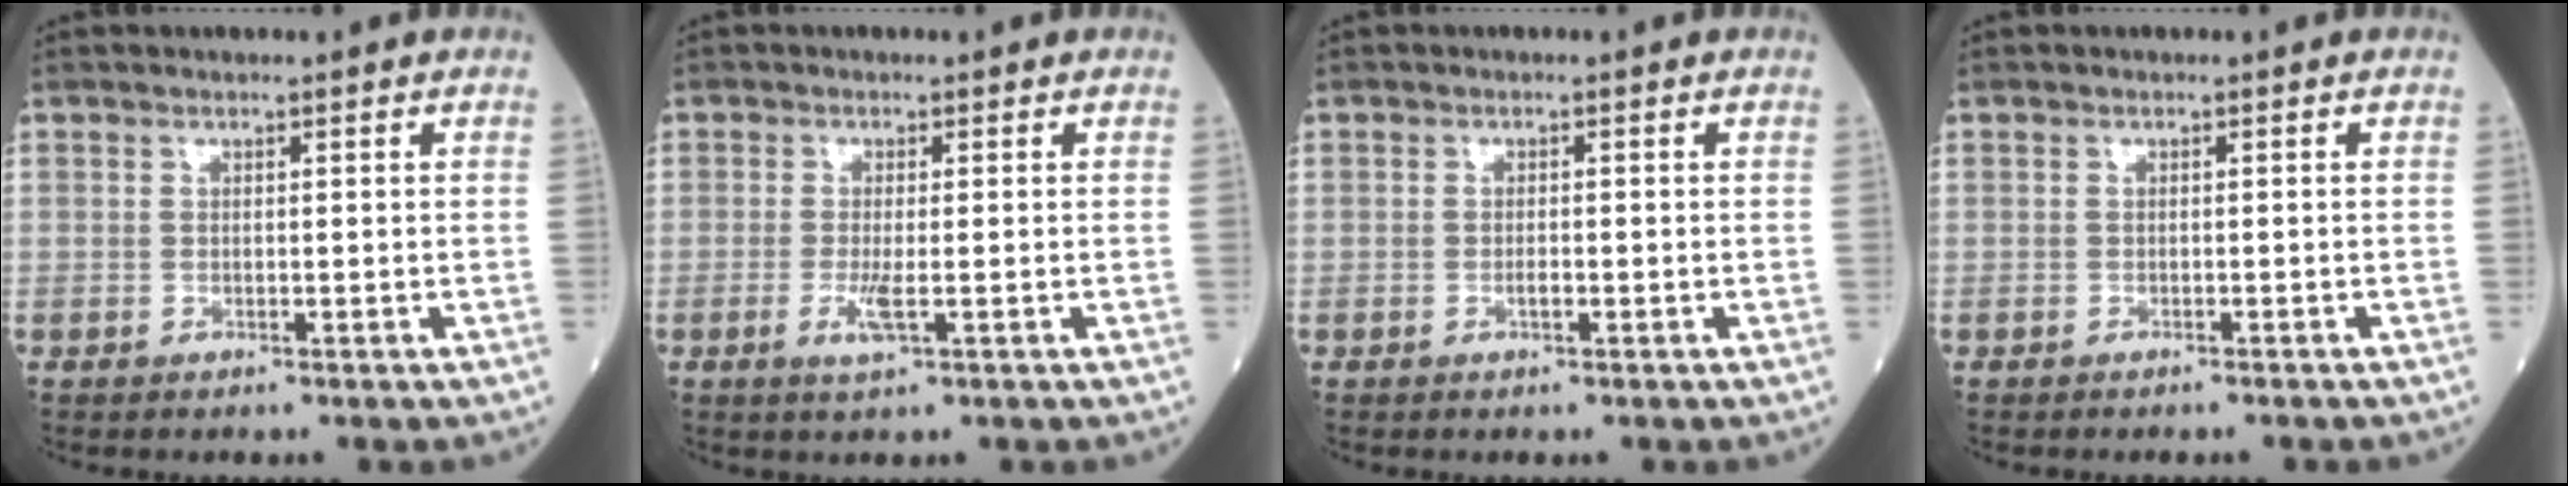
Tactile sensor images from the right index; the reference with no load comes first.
{"total": 3.0, "force": [-0.8, 0.4, 2.8], "torque": [-0.060, -0.007, -0.014]}
{"total": 1.1, "force": [-0.4, 0.3, 1.0], "torque": [-0.022, 0.000, -0.008]}
{"total": 1.3, "force": [-1.2, 0.0, 0.5], "torque": [-0.009, -0.001, -0.015]}